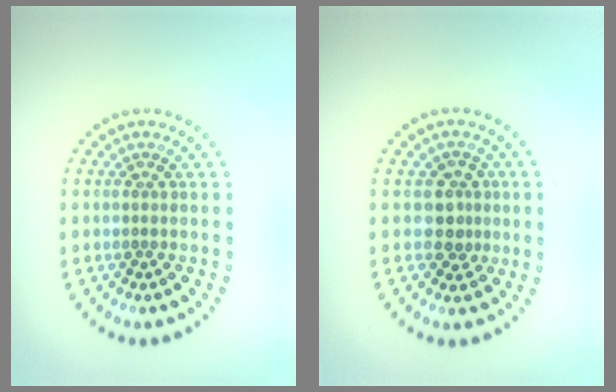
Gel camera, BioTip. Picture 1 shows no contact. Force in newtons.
{"total": 2.4, "press": 2.2, "slide": 1.0}